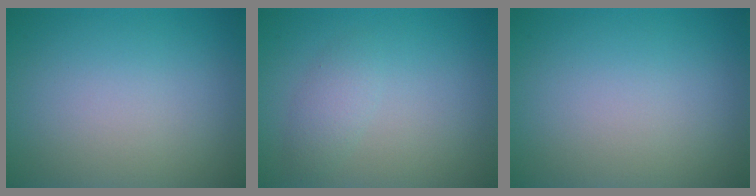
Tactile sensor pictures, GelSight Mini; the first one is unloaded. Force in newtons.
{"total": 1.6, "press": 1.6, "slide": 0.1}
{"total": 0.0}